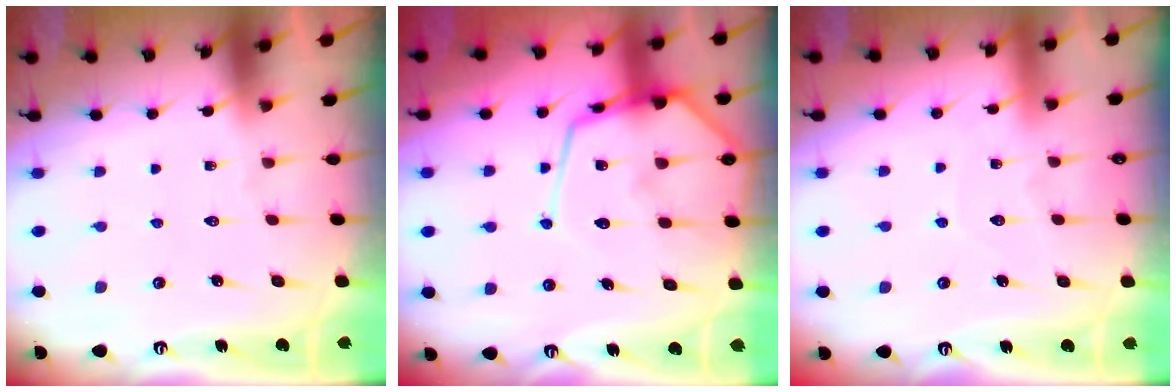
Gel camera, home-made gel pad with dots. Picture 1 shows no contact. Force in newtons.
{"total": 16.0, "press": 16.0, "slide": 1.6}
{"total": 4.5, "press": 4.4, "slide": 0.5}